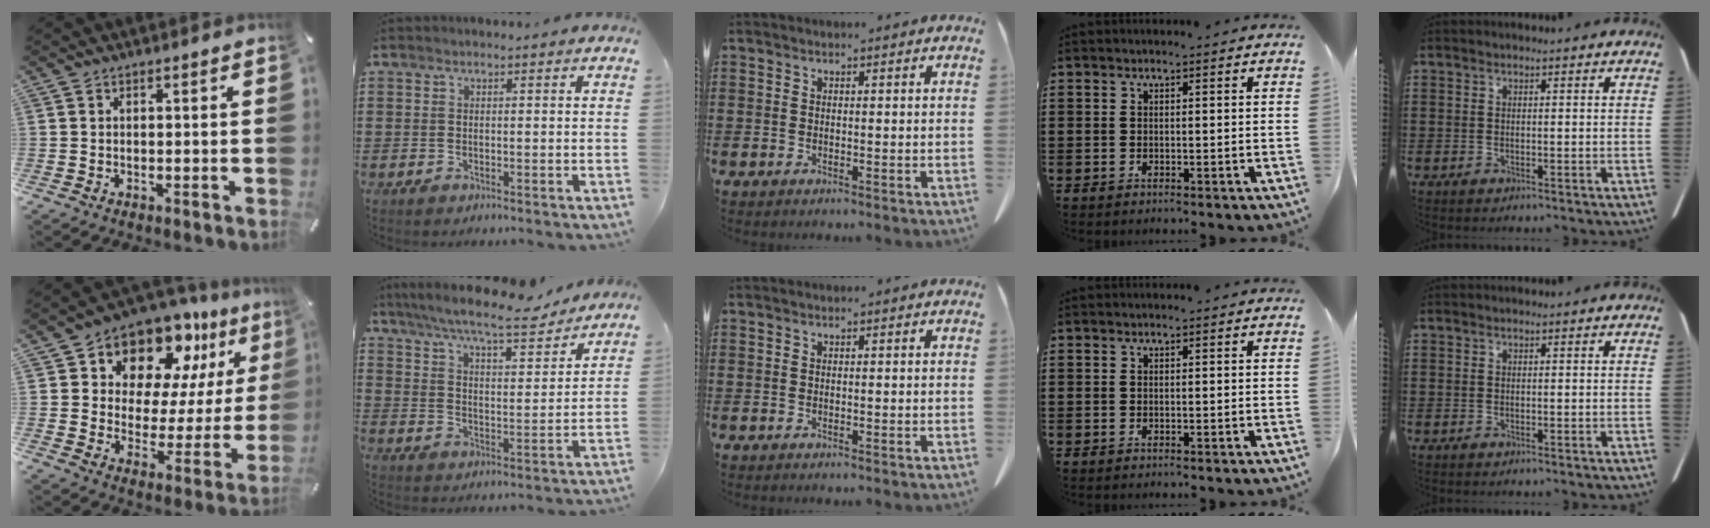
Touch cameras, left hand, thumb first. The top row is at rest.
{"thumb": {"total": 13.2, "force": [10.8, 7.0, 2.7], "torque": [-0.050, -0.107, 0.190]}, "index": {"total": 9.0, "force": [8.0, 0.3, 4.1], "torque": [-0.102, -0.047, 0.136]}}